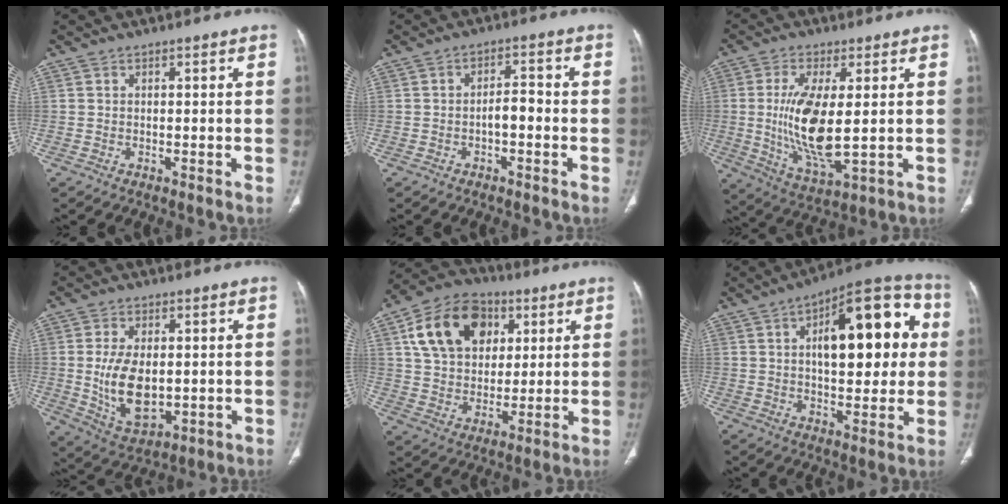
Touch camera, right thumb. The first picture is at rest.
{"total": 3.4, "force": [-1.1, 1.6, 2.7], "torque": [-0.036, 0.020, -0.020]}
{"total": 13.5, "force": [0.5, 4.8, 12.6], "torque": [-0.257, -0.025, 0.021]}
{"total": 11.7, "force": [-0.1, 6.6, 9.7], "torque": [-0.169, -0.016, 0.016]}
{"total": 17.4, "force": [6.1, 12.8, 10.1], "torque": [-0.156, 0.001, 0.105]}
{"total": 21.7, "force": [4.4, 9.9, 18.8], "torque": [-0.217, 0.020, 0.056]}